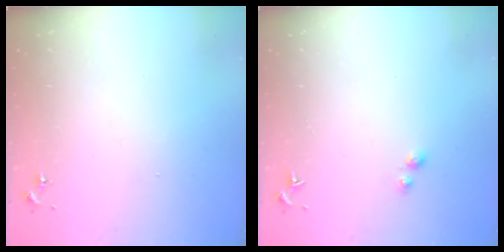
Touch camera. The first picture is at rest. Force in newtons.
{"total": 3.3, "press": 3.2, "slide": 0.6}